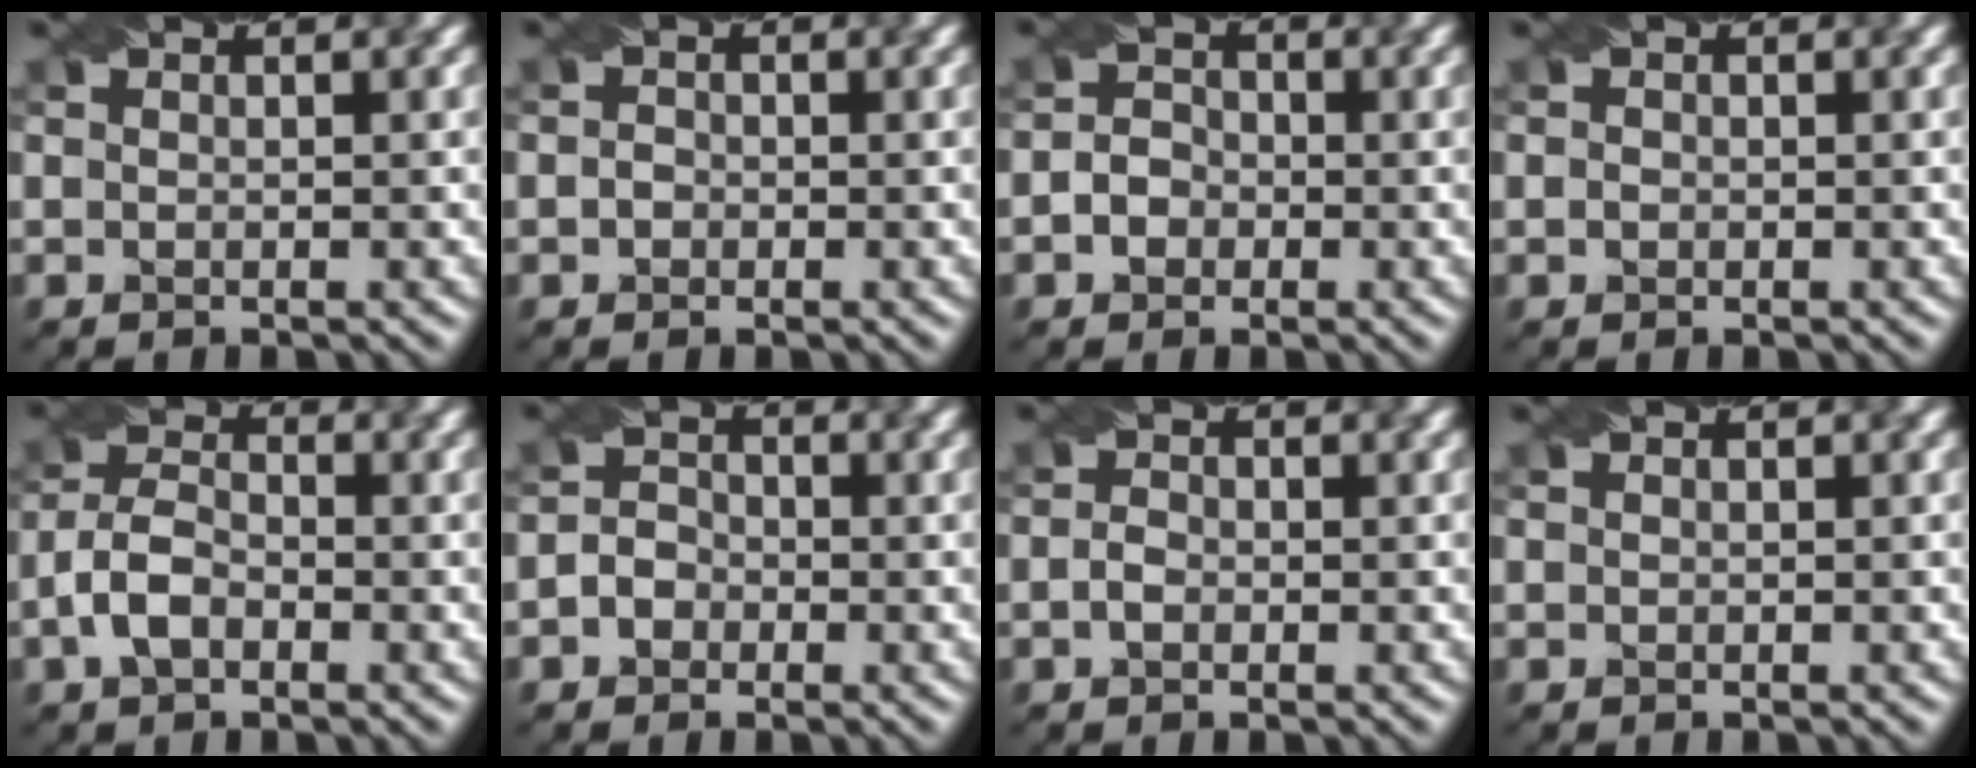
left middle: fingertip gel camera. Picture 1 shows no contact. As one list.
[{"total": 0.8, "force": [-0.4, 0.7, 0.2], "torque": [0.001, 0.002, -0.010]}, {"total": 2.2, "force": [-1.0, 1.7, 0.9], "torque": [-0.004, 0.002, -0.021]}, {"total": 0.5, "force": [-0.2, 0.5, 0.2], "torque": [-0.004, 0.001, -0.004]}, {"total": 3.5, "force": [-1.7, 2.0, 2.3], "torque": [-0.056, 0.008, -0.036]}, {"total": 2.1, "force": [-1.1, 1.6, 0.7], "torque": [0.001, 0.004, -0.024]}, {"total": 1.1, "force": [-0.7, 0.6, 0.6], "torque": [-0.016, 0.003, -0.015]}, {"total": 0.0}]